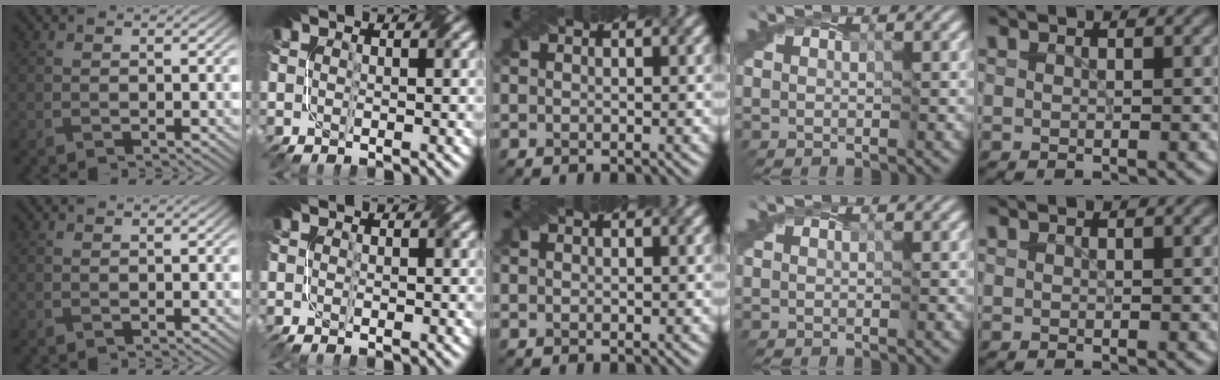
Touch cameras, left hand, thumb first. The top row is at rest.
{"index": {"total": 0.9, "force": [-0.4, 0.3, 0.7], "torque": [-0.007, -0.003, 0.000]}}